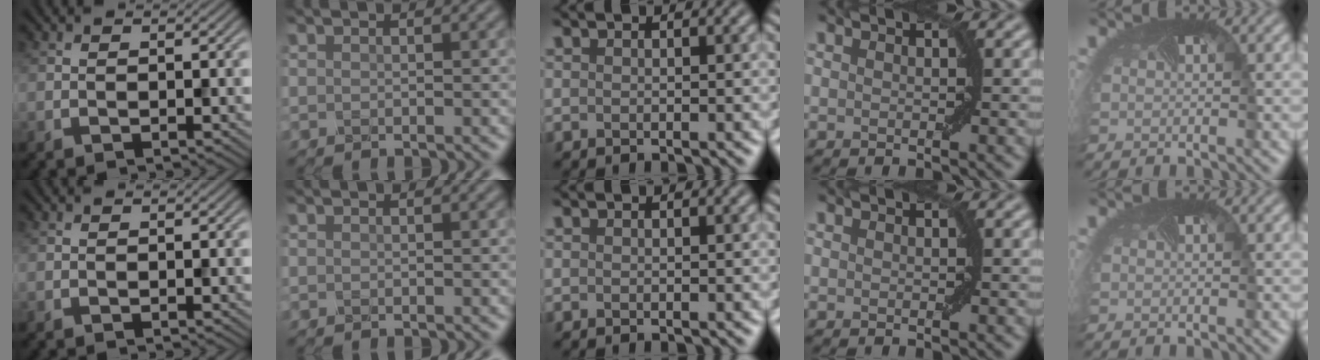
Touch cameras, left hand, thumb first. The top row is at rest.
{}